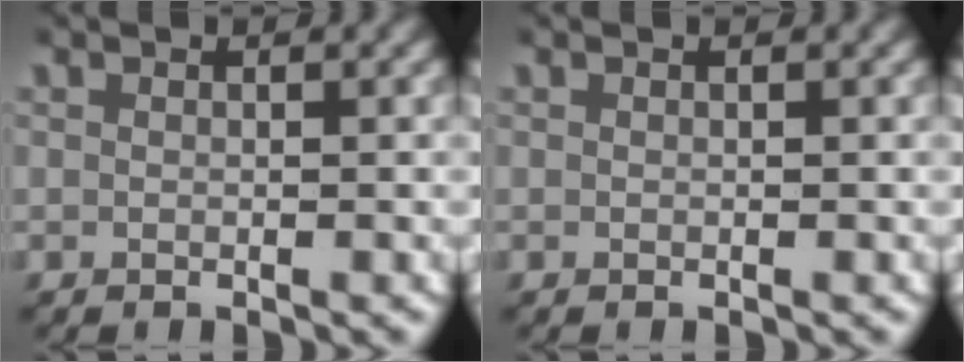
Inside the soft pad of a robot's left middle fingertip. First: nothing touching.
{"total": 0.0}